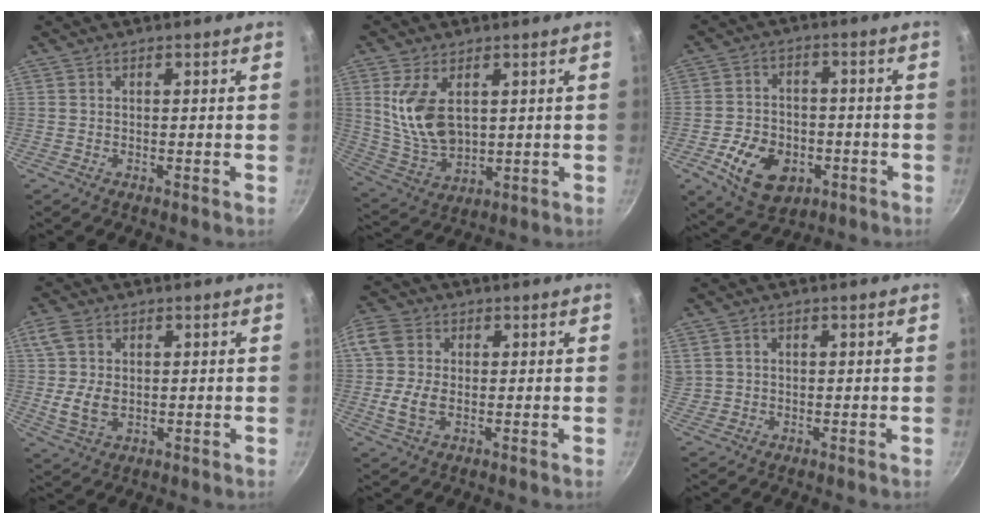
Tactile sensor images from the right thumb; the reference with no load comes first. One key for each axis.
{"total": 12.0, "fx": 3.2, "fy": 7.1, "fz": 9.2, "tx": -0.164, "ty": -0.028, "tz": 0.076}
{"total": 12.9, "fx": -4.8, "fy": 9.0, "fz": 7.9, "tx": -0.115, "ty": 0.022, "tz": -0.070}
{"total": 7.6, "fx": 0.4, "fy": 5.2, "fz": 5.5, "tx": -0.107, "ty": -0.006, "tz": 0.007}
{"total": 8.7, "fx": -0.2, "fy": 6.3, "fz": 6.0, "tx": -0.116, "ty": 0.004, "tz": -0.015}
{"total": 0.6, "fx": 0.1, "fy": 0.5, "fz": 0.2, "tx": -0.003, "ty": 0.005, "tz": 0.003}